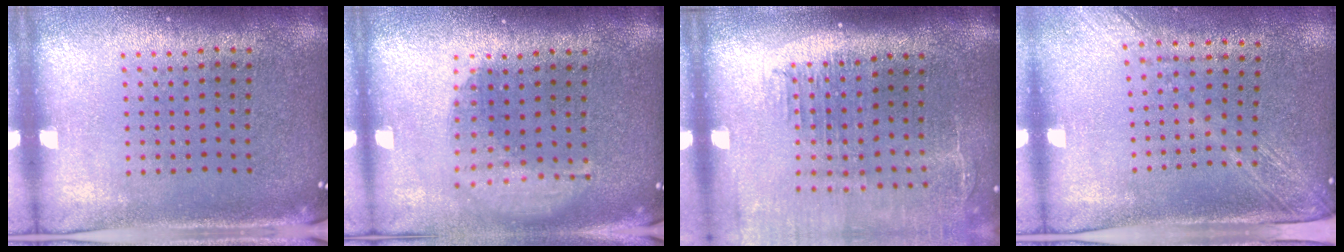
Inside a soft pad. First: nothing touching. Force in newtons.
{"total": 1.6, "press": 1.2, "slide": 1.0}
{"total": 2.2, "press": 1.8, "slide": 1.3}
{"total": 2.0, "press": 1.6, "slide": 1.2}